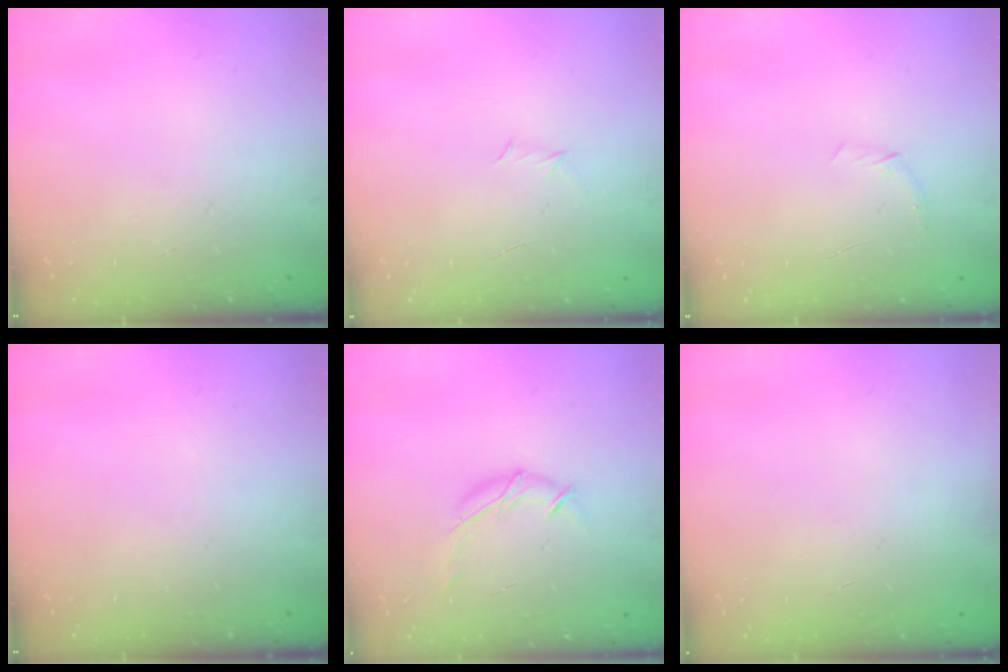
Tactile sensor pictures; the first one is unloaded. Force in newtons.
{"total": 3.0, "press": 2.9, "slide": 0.8}
{"total": 3.8, "press": 3.6, "slide": 1.2}
{"total": 0.0}
{"total": 6.4, "press": 6.3, "slide": 0.9}
{"total": 0.6, "press": 0.6, "slide": 0.2}